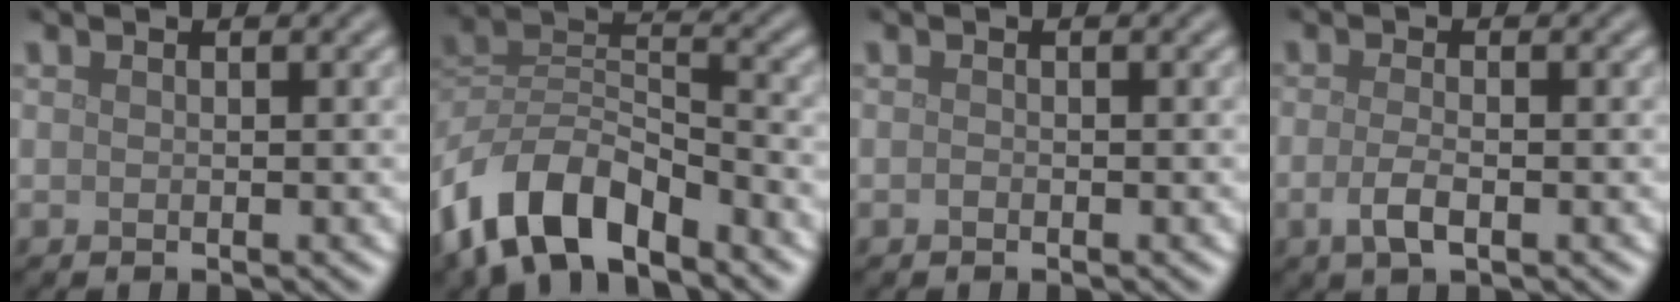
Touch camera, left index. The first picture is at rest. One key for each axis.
{"total": 8.9, "fx": -5.8, "fy": 4.3, "fz": 5.2, "tx": -0.092, "ty": -0.001, "tz": -0.120}
{"total": 0.0}
{"total": 2.4, "fx": -0.8, "fy": 0.8, "fz": 2.1, "tx": -0.046, "ty": -0.003, "tz": -0.019}